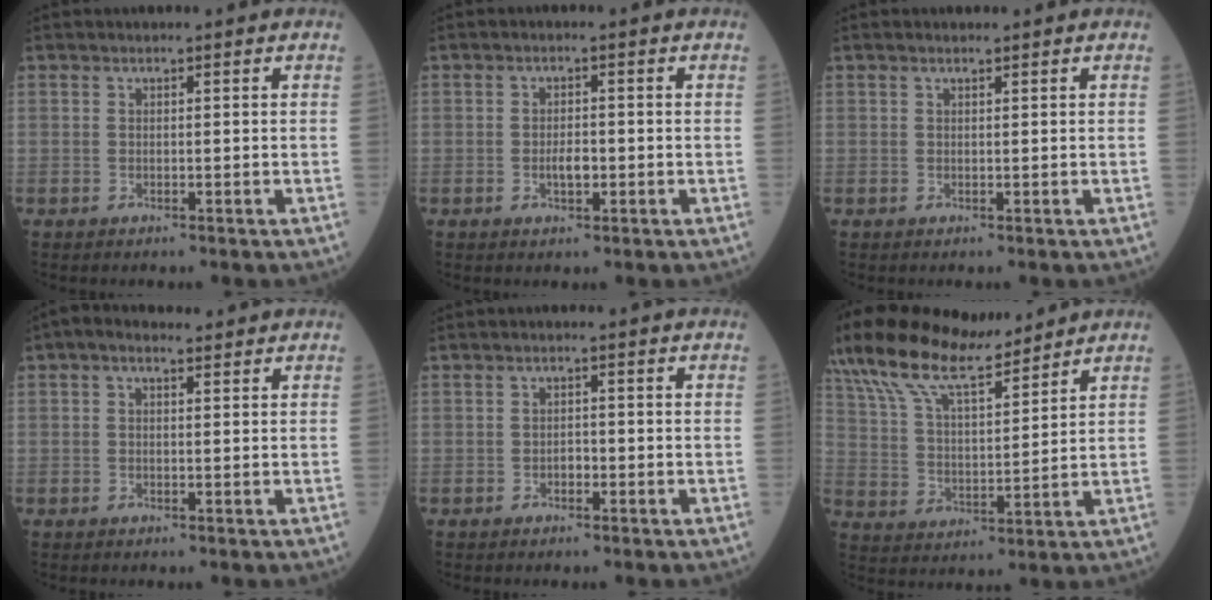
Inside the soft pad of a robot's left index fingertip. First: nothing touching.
{"total": 2.5, "force": [-0.6, 1.0, 2.2], "torque": [-0.040, 0.002, -0.009]}
{"total": 0.6, "force": [0.5, 0.1, 0.3], "torque": [-0.011, 0.004, 0.009]}
{"total": 2.9, "force": [1.7, 1.4, 1.9], "torque": [-0.046, 0.024, 0.030]}
{"total": 1.3, "force": [-0.6, 0.7, 0.9], "torque": [-0.013, 0.004, -0.011]}
{"total": 15.5, "force": [13.0, 2.9, 8.0], "torque": [-0.163, 0.030, 0.242]}